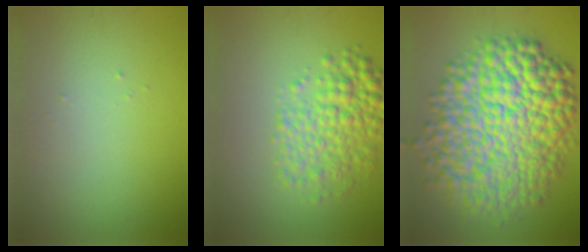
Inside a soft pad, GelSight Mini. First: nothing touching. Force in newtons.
{"total": 4.7, "press": 4.7, "slide": 0.1}
{"total": 14.3, "press": 14.3, "slide": 0.1}